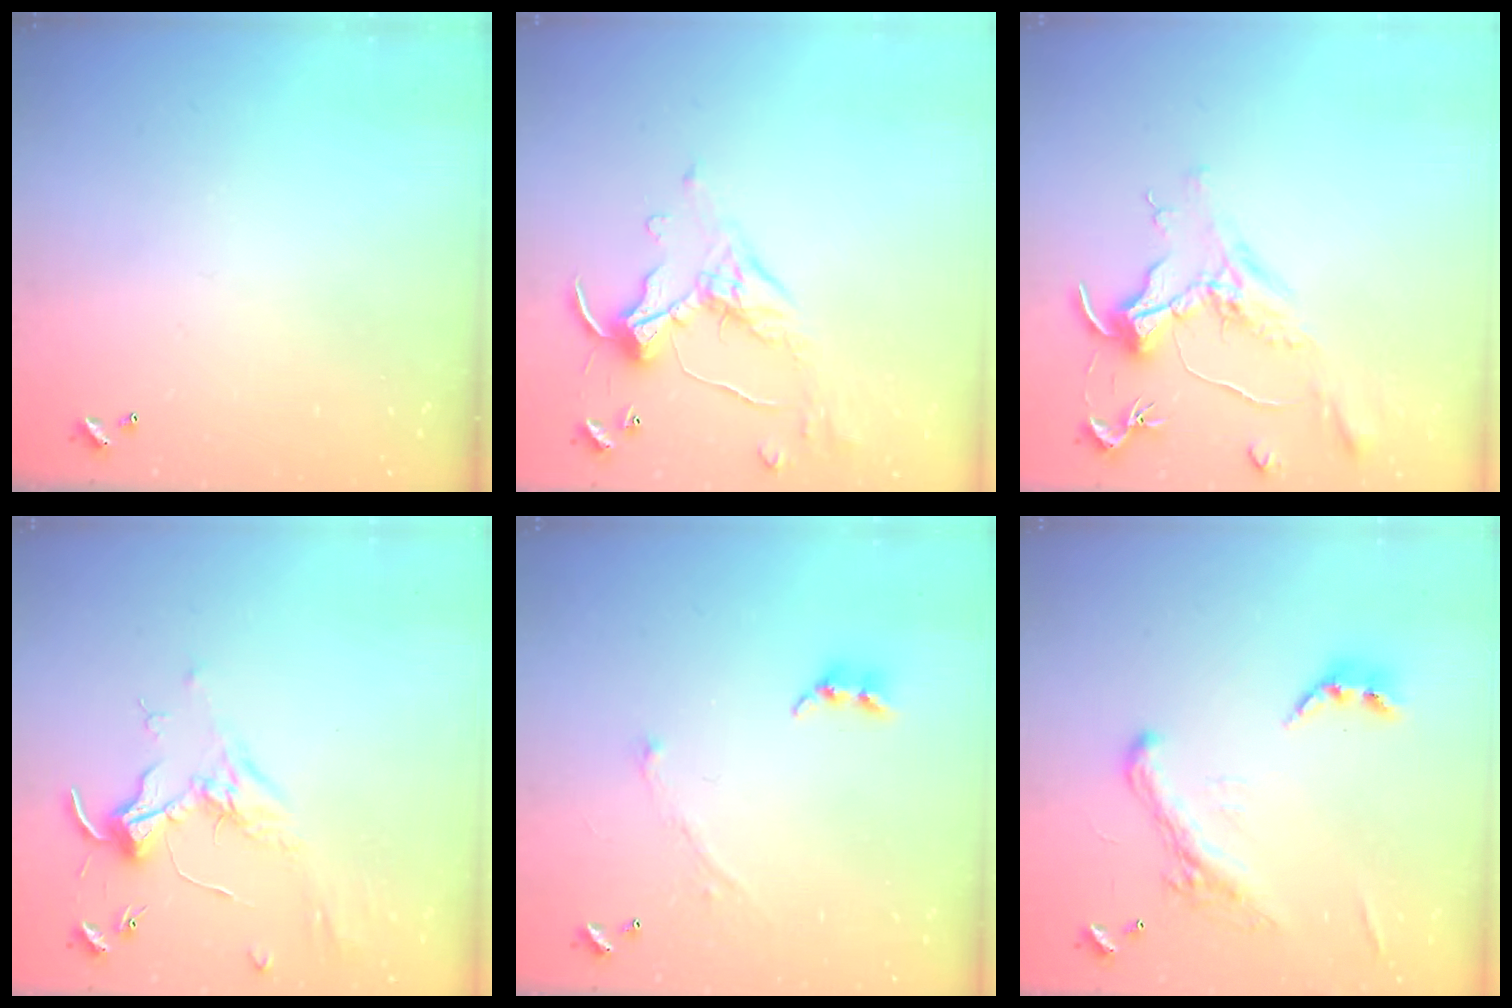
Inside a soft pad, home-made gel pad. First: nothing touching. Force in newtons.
{"total": 1.1, "press": 1.1, "slide": 0.1}
{"total": 1.5, "press": 1.3, "slide": 0.8}
{"total": 1.7, "press": 1.5, "slide": 0.7}
{"total": 2.9, "press": 2.9, "slide": 0.4}
{"total": 5.1, "press": 4.9, "slide": 1.4}